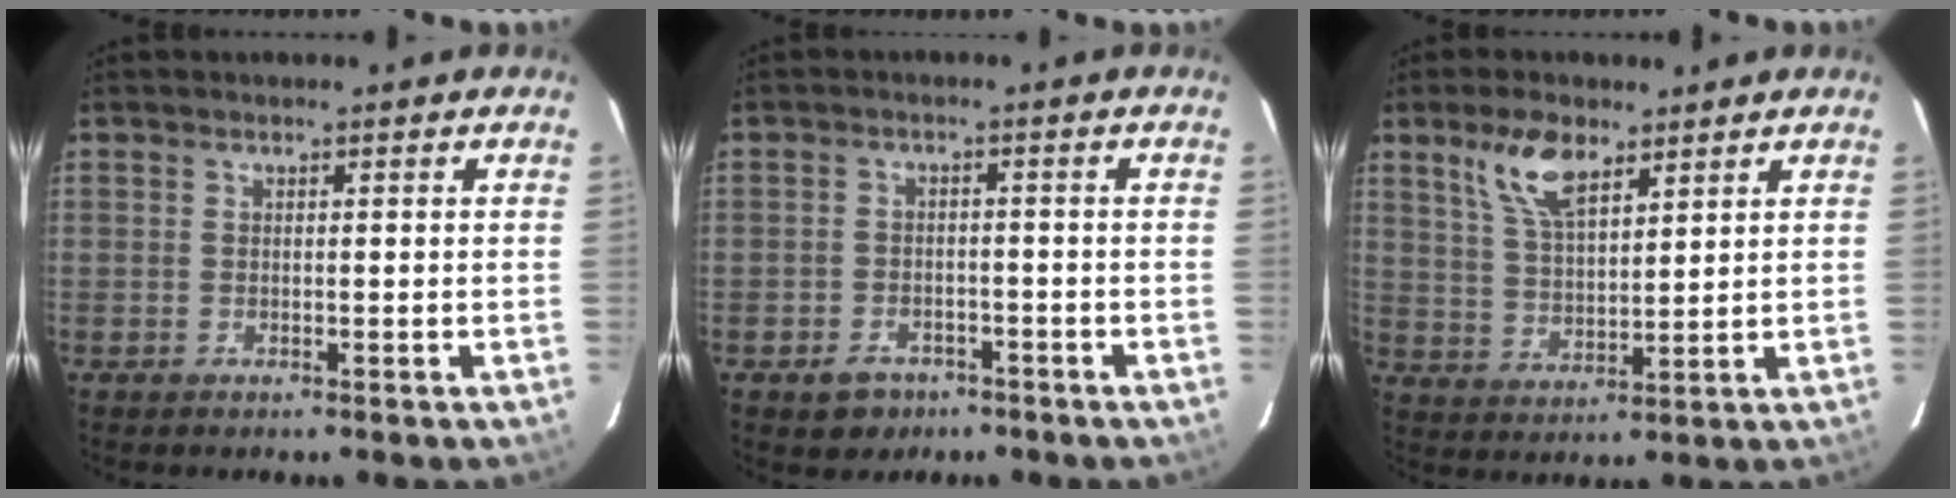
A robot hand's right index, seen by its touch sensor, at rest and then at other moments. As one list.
[{"total": 5.1, "force": [-3.1, 3.7, 1.5], "torque": [-0.042, 0.010, -0.038]}, {"total": 8.8, "force": [5.5, 3.7, 5.7], "torque": [-0.111, 0.011, 0.112]}]